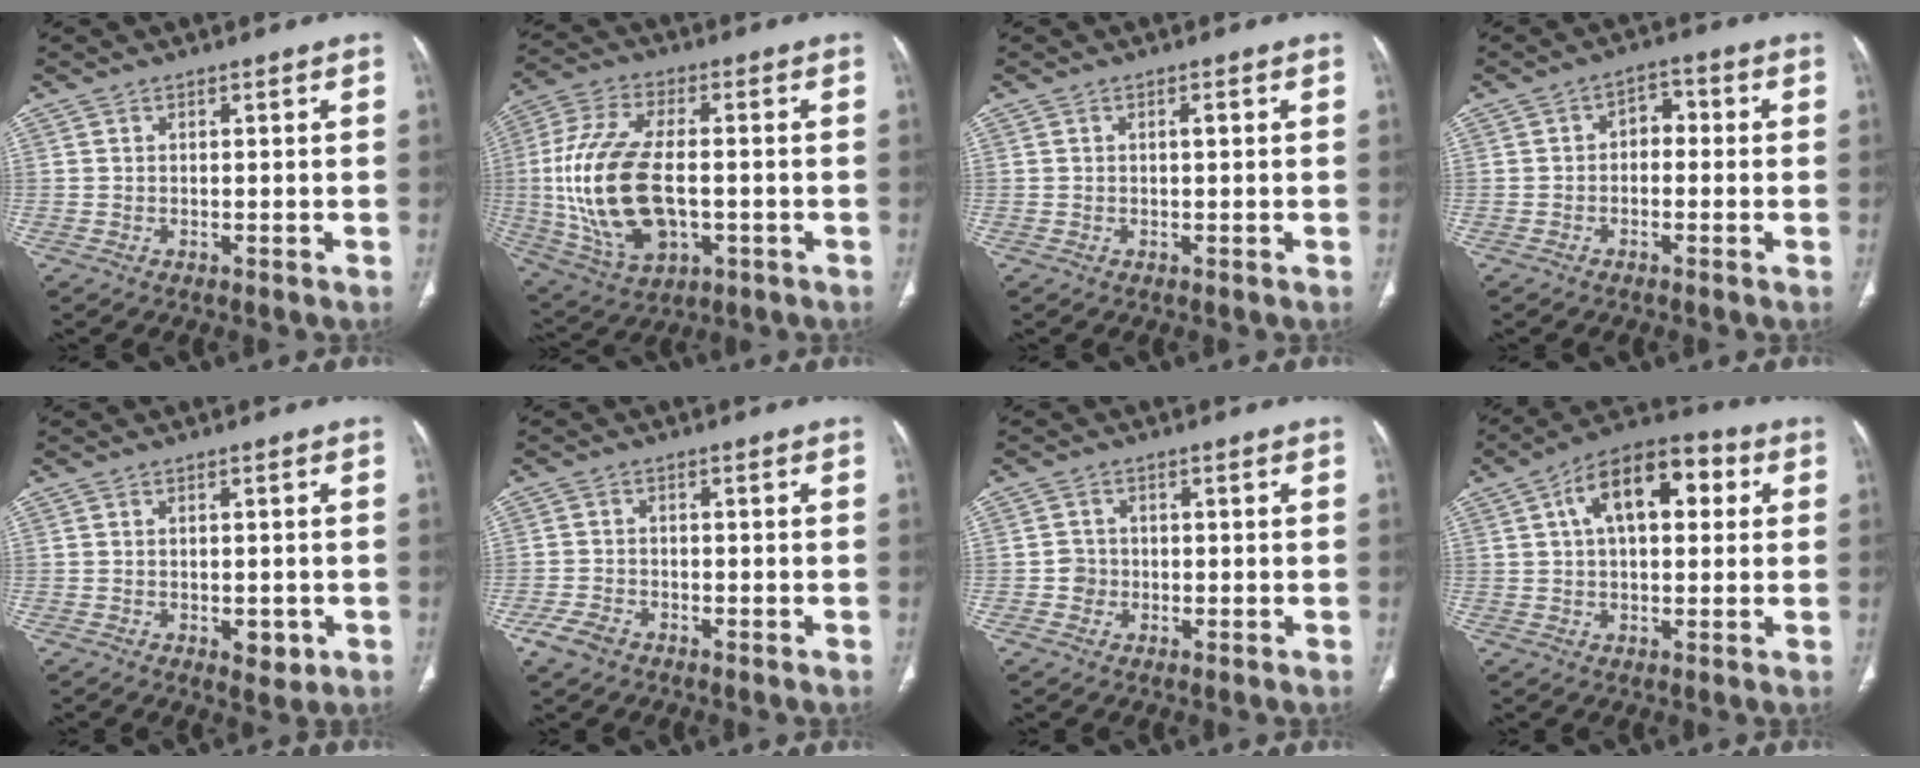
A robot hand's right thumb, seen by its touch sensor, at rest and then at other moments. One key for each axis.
{"total": 20.1, "fx": -1.5, "fy": 10.7, "fz": 16.9, "tx": -0.354, "ty": 0.002, "tz": -0.013}
{"total": 0.9, "fx": 0.1, "fy": 0.3, "fz": 0.9, "tx": -0.016, "ty": 0.000, "tz": 0.001}
{"total": 4.1, "fx": -0.4, "fy": 2.9, "fz": 2.9, "tx": -0.027, "ty": 0.022, "tz": -0.018}
{"total": 3.8, "fx": -1.2, "fy": 2.1, "fz": 2.9, "tx": -0.027, "ty": 0.000, "tz": -0.005}
{"total": 4.0, "fx": -2.5, "fy": 2.4, "fz": 2.0, "tx": -0.046, "ty": 0.010, "tz": -0.043}
{"total": 2.5, "fx": -0.5, "fy": 2.4, "fz": 0.6, "tx": 0.004, "ty": 0.008, "tz": -0.011}
{"total": 14.8, "fx": 4.2, "fy": 7.9, "fz": 11.8, "tx": -0.166, "ty": 0.029, "tz": 0.059}